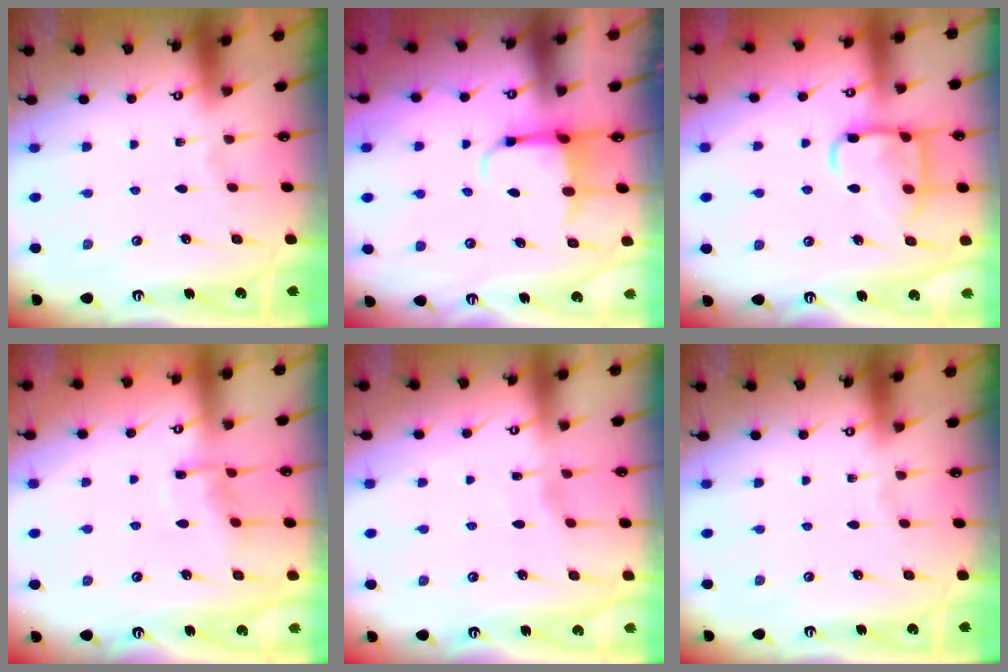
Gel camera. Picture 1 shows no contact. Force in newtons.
{"total": 4.0, "press": 3.8, "slide": 1.0}
{"total": 13.8, "press": 13.8, "slide": 1.3}
{"total": 6.8, "press": 6.7, "slide": 0.7}
{"total": 2.6, "press": 2.6, "slide": 0.3}
{"total": 0.0}